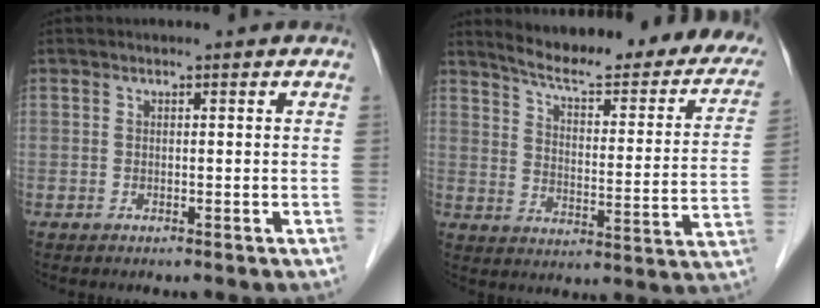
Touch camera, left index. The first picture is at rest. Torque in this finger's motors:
{"motor_torque": [0.33, -0.38, 0.51, 0.12]}